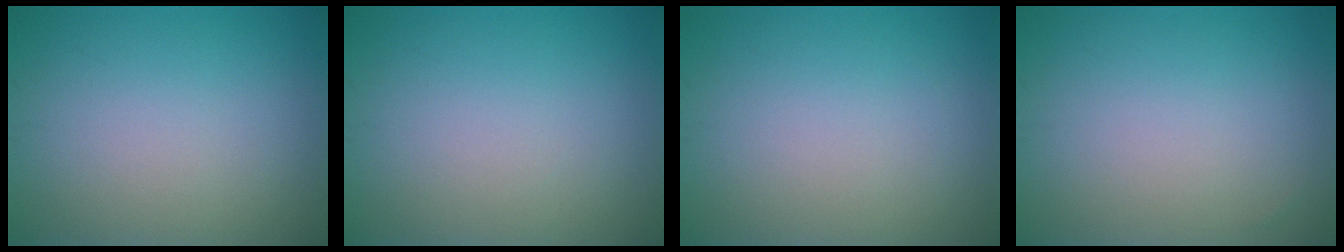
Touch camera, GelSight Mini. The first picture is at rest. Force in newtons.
{"total": 0.0}
{"total": 0.0}
{"total": 0.0}